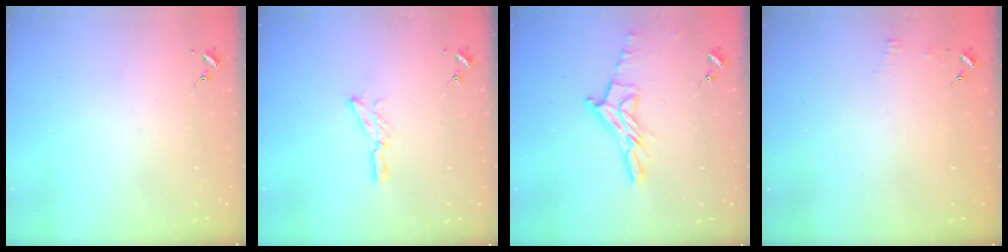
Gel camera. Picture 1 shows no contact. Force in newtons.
{"total": 8.4, "press": 8.3, "slide": 0.2}
{"total": 12.0, "press": 12.0, "slide": 1.0}
{"total": 3.5, "press": 3.5, "slide": 0.3}